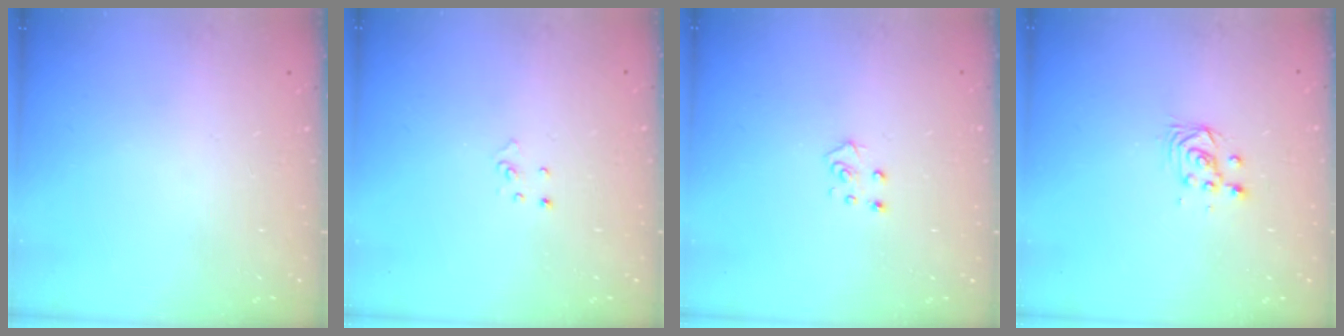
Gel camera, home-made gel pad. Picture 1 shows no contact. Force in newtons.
{"total": 3.0, "press": 2.9, "slide": 0.3}
{"total": 4.7, "press": 4.7, "slide": 0.4}
{"total": 3.7, "press": 3.7, "slide": 0.3}